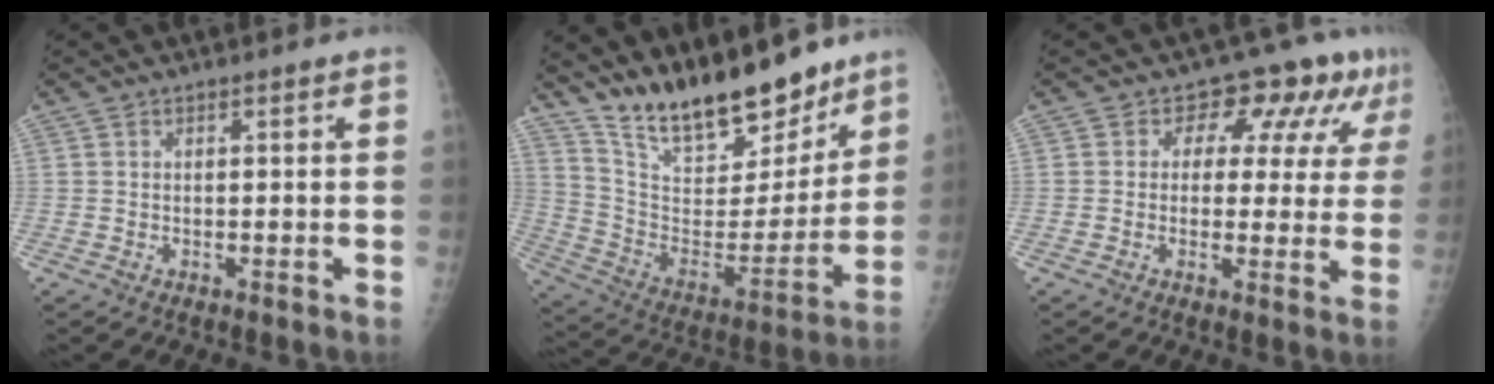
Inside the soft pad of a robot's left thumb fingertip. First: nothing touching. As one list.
[{"total": 21.9, "force": [17.7, 7.8, 10.4], "torque": [-0.134, -0.094, 0.306]}, {"total": 9.5, "force": [4.9, 5.8, 5.7], "torque": [-0.027, -0.011, 0.048]}]